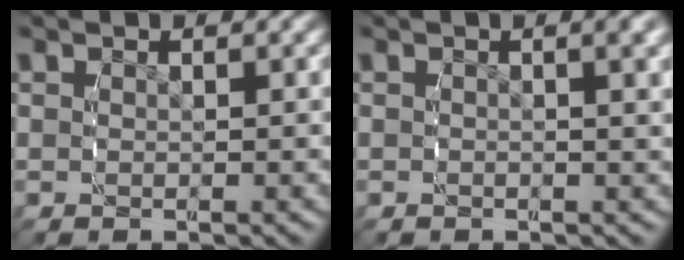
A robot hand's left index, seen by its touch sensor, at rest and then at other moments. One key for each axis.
{"total": 1.1, "fx": 0.1, "fy": -0.3, "fz": 1.0, "tx": -0.013, "ty": 0.000, "tz": 0.001}